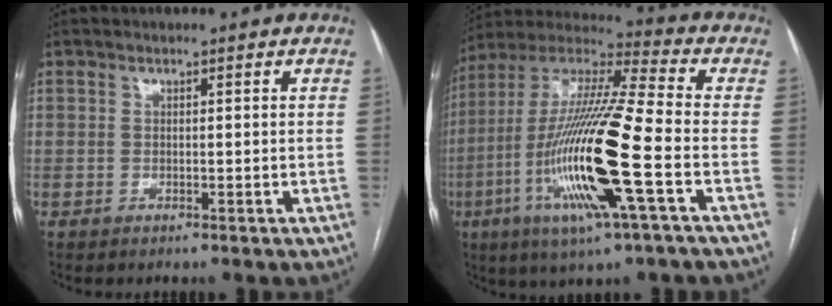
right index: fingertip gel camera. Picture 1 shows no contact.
{"total": 21.4, "force": [-5.9, 1.1, 20.5], "torque": [-0.435, -0.023, -0.117]}